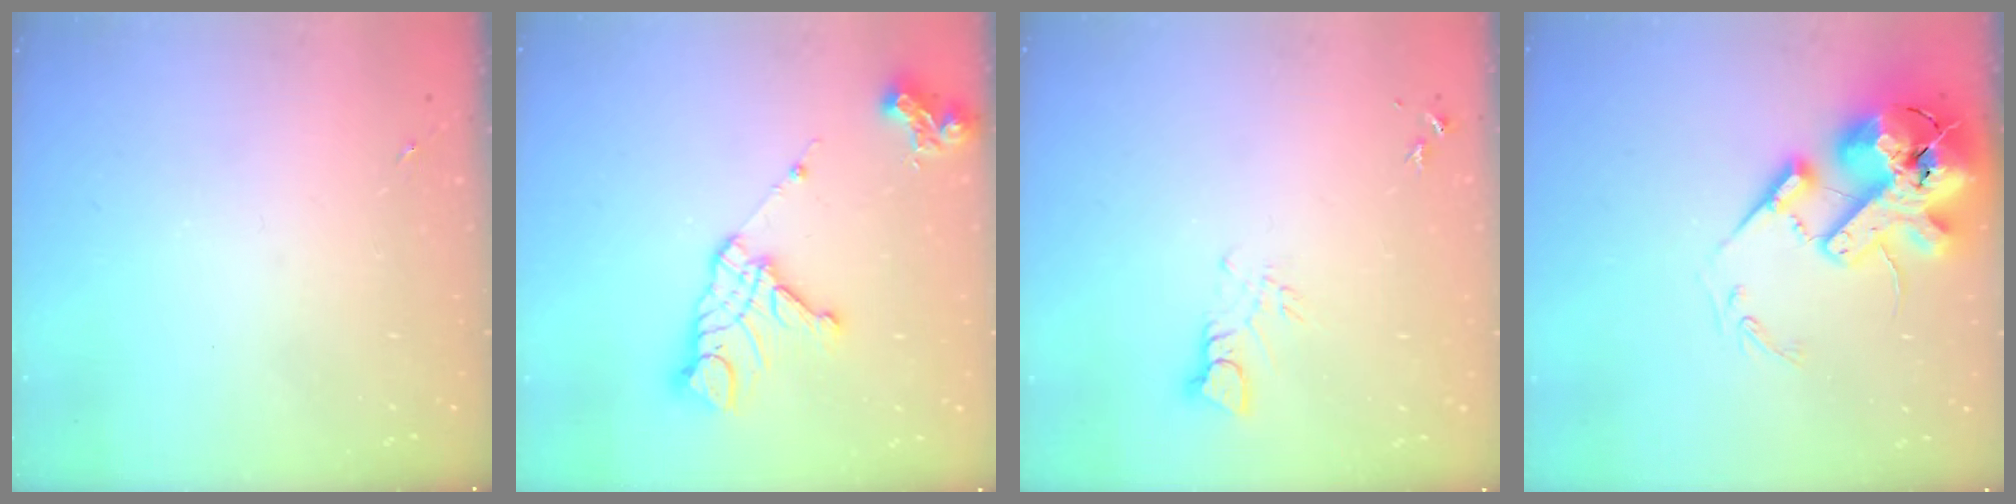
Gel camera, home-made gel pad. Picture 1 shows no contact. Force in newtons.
{"total": 14.9, "press": 14.8, "slide": 1.6}
{"total": 3.4, "press": 3.4, "slide": 0.2}
{"total": 23.0, "press": 22.7, "slide": 3.8}